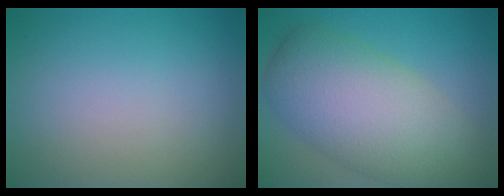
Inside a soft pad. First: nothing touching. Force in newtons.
{"total": 9.5, "press": 9.5, "slide": 0.7}